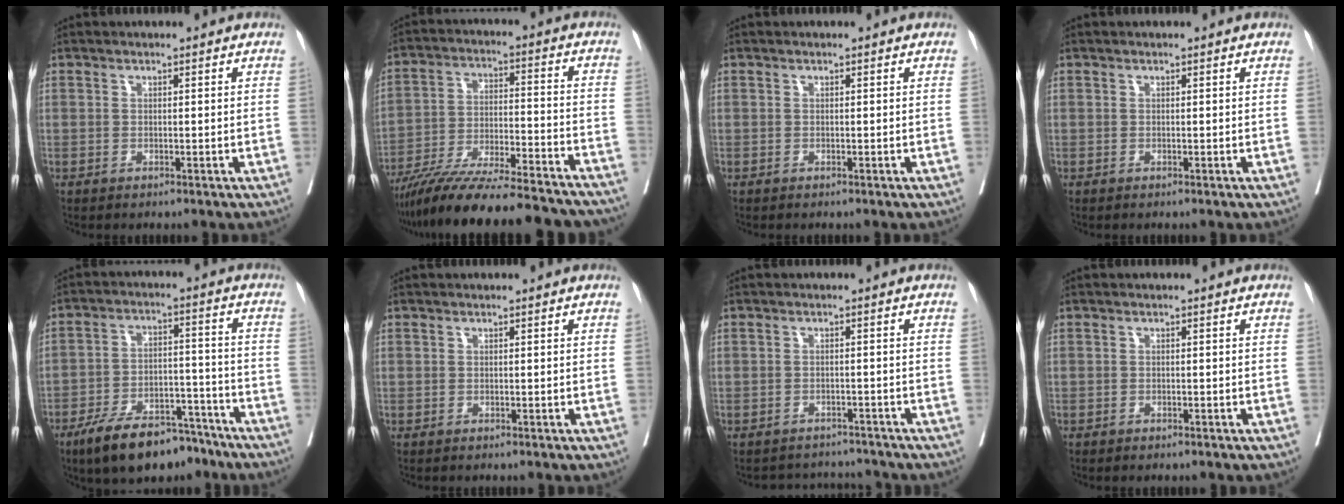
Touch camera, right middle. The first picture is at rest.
{"total": 24.1, "force": [-21.4, 2.3, 10.8], "torque": [-0.151, -0.022, -0.326]}
{"total": 0.0}
{"total": 0.0}
{"total": 13.3, "force": [-10.3, 5.1, 6.7], "torque": [-0.102, 0.015, -0.170]}
{"total": 0.0}
{"total": 4.8, "force": [-4.6, 0.9, -1.0], "torque": [0.016, 0.013, -0.061]}
{"total": 0.7, "force": [-0.6, 0.2, 0.2], "torque": [-0.007, 0.000, -0.011]}